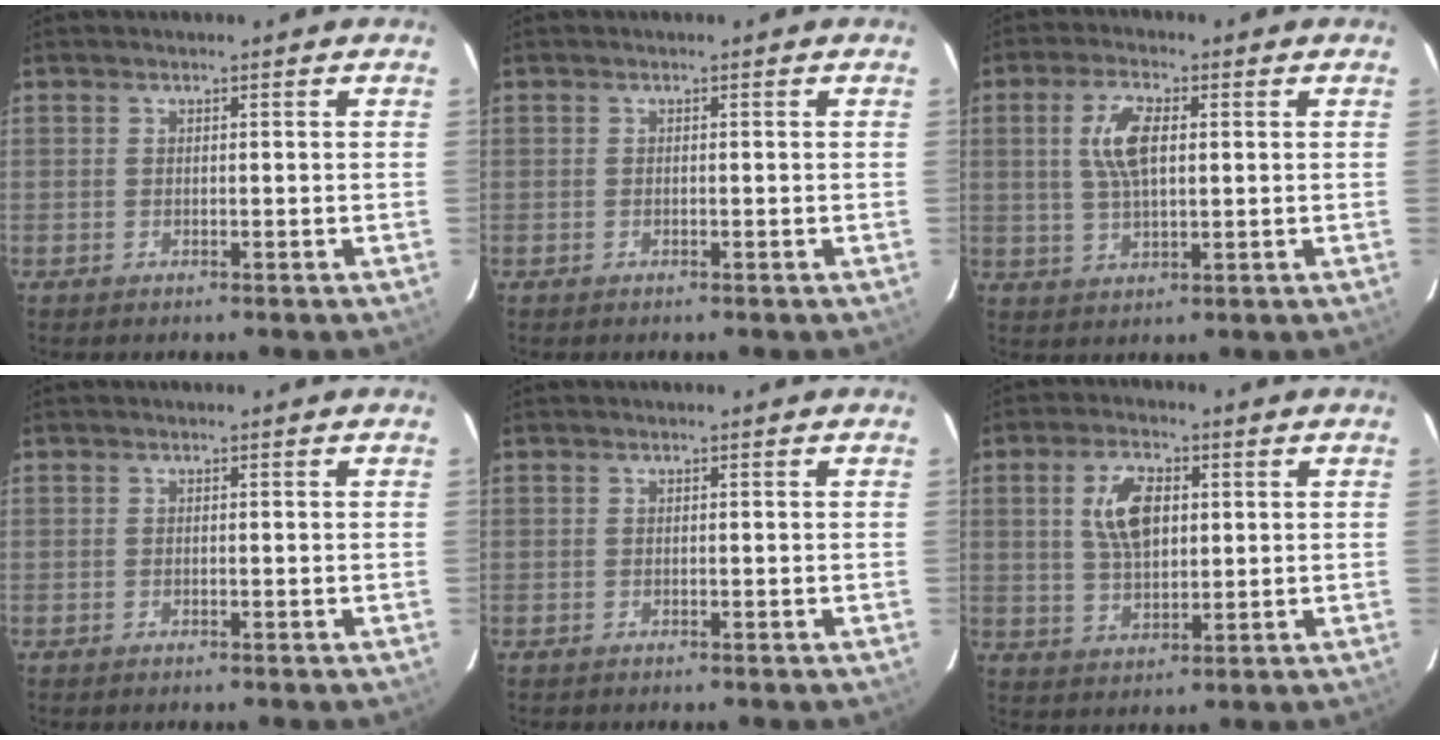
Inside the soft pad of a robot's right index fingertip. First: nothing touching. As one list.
[{"total": 0.0}, {"total": 7.4, "force": [1.6, 3.1, 6.5], "torque": [-0.127, 0.008, 0.033]}, {"total": 0.0}, {"total": 0.0}, {"total": 8.5, "force": [2.1, 4.4, 6.9], "torque": [-0.132, 0.011, 0.043]}]